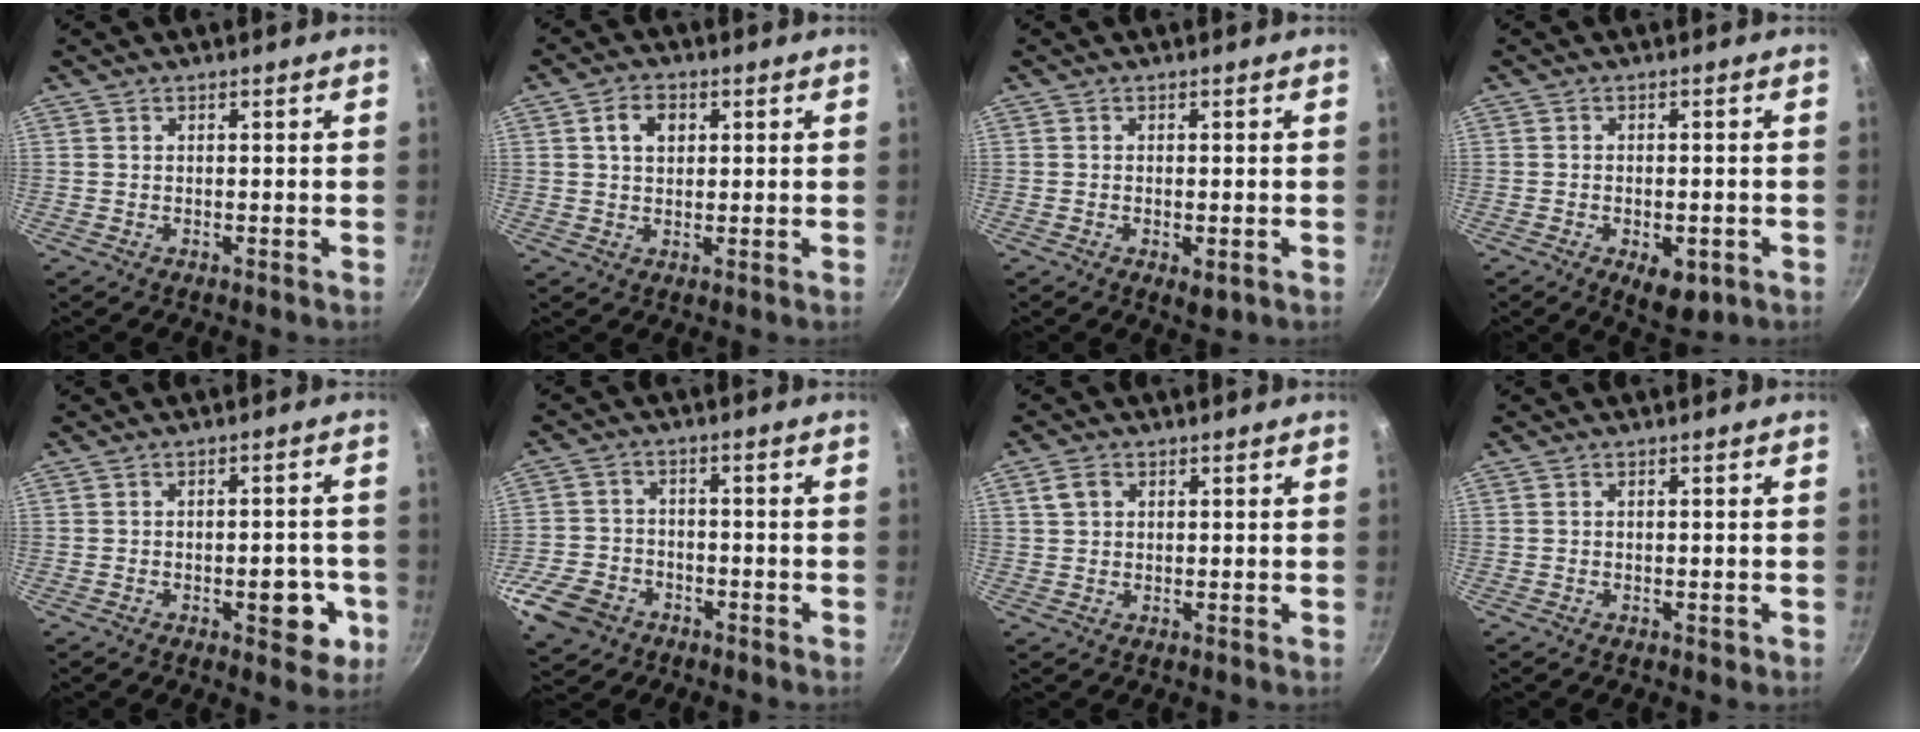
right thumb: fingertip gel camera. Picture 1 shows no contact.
{"total": 5.0, "force": [1.4, 3.5, 3.2], "torque": [-0.038, 0.004, 0.022]}
{"total": 2.8, "force": [-0.8, 1.3, 2.3], "torque": [-0.036, -0.009, -0.011]}
{"total": 6.6, "force": [-2.6, 3.4, 5.1], "torque": [-0.053, 0.007, -0.027]}
{"total": 7.4, "force": [-2.5, 3.8, 5.8], "torque": [-0.043, 0.016, -0.028]}
{"total": 11.0, "force": [-5.5, 8.2, 5.0], "torque": [-0.097, 0.036, -0.105]}
{"total": 2.9, "force": [1.0, 2.3, 1.6], "torque": [-0.020, 0.003, 0.017]}
{"total": 0.9, "force": [-0.4, 0.6, 0.6], "torque": [-0.005, 0.002, -0.006]}